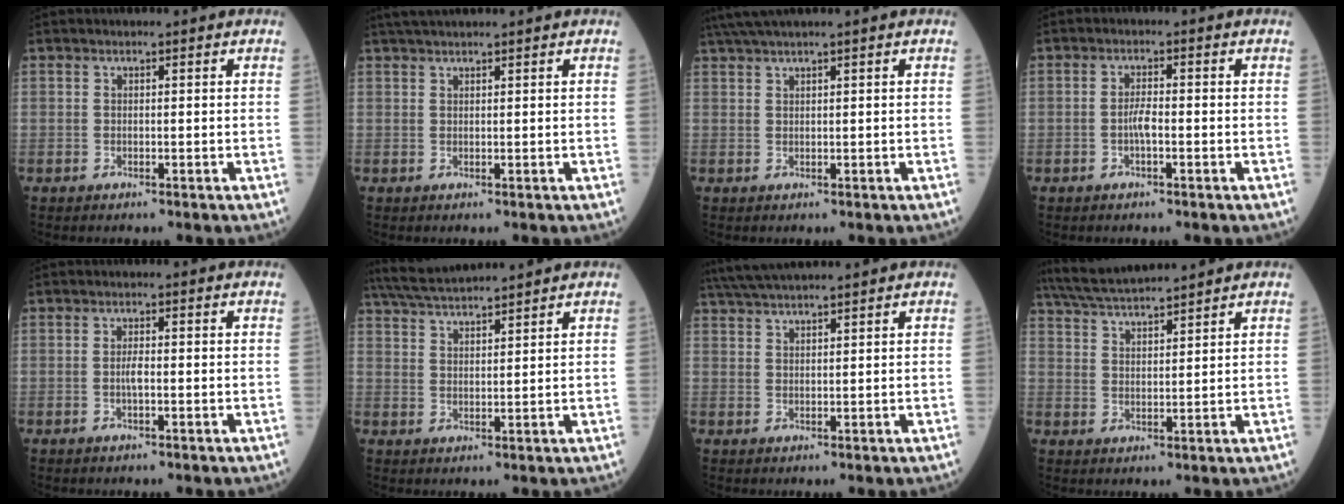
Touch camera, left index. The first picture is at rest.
{"total": 3.9, "force": [3.4, -0.1, 1.8], "torque": [-0.028, 0.031, 0.062]}
{"total": 3.5, "force": [2.8, -0.8, 1.9], "torque": [-0.041, 0.020, 0.059]}
{"total": 2.2, "force": [-0.8, 0.4, 2.1], "torque": [-0.042, 0.000, -0.016]}
{"total": 1.7, "force": [-0.5, 0.3, 1.6], "torque": [-0.034, -0.001, -0.009]}
{"total": 8.5, "force": [8.0, -0.3, 3.0], "torque": [-0.063, 0.032, 0.141]}
{"total": 7.6, "force": [6.8, -0.4, 3.4], "torque": [-0.062, 0.037, 0.119]}
{"total": 9.2, "force": [8.6, -0.3, 3.2], "torque": [-0.067, 0.028, 0.154]}